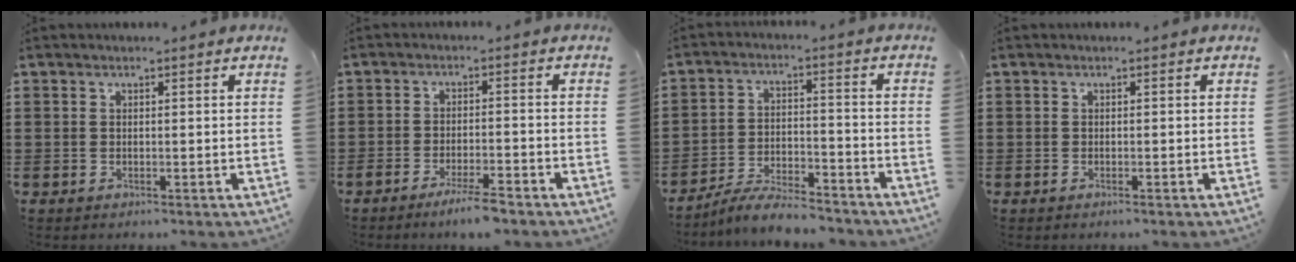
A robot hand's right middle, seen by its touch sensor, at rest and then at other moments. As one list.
[{"total": 4.0, "force": [-3.2, 0.3, 2.4], "torque": [-0.043, -0.001, -0.057]}, {"total": 6.2, "force": [-5.8, 0.5, 2.0], "torque": [-0.046, -0.002, -0.114]}, {"total": 0.0}]